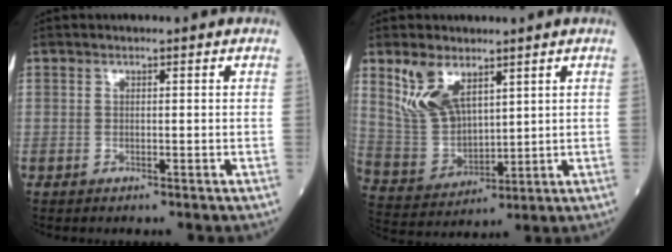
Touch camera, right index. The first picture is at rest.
{"total": 9.5, "force": [5.6, 4.5, 6.1], "torque": [-0.135, 0.007, 0.125]}